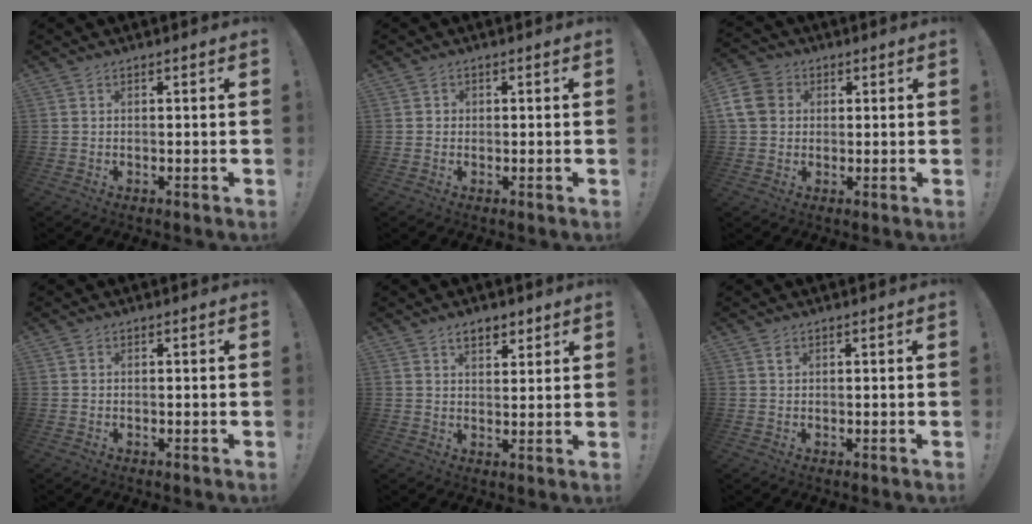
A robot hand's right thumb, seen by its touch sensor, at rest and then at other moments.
{"total": 1.1, "force": [-0.1, 1.0, 0.4], "torque": [-0.011, 0.004, -0.001]}
{"total": 8.0, "force": [1.5, 7.2, 3.3], "torque": [-0.066, 0.006, 0.031]}
{"total": 0.0}
{"total": 5.0, "force": [3.5, 2.7, 2.5], "torque": [-0.034, -0.012, 0.060]}
{"total": 0.6, "force": [0.4, 0.3, 0.4], "torque": [0.001, -0.003, 0.005]}